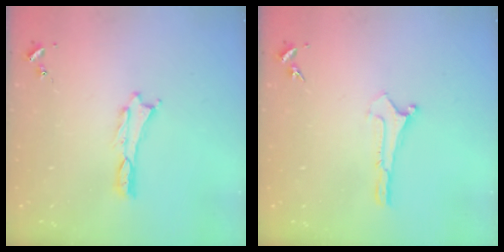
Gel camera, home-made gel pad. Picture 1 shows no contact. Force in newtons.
{"total": 0.0}